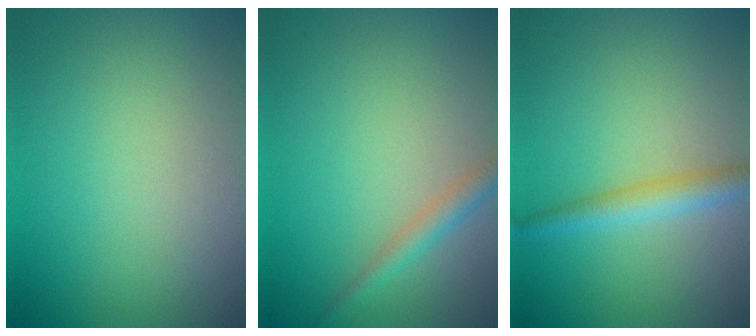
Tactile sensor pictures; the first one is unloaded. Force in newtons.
{"total": 1.9, "press": 1.9, "slide": 0.0}
{"total": 2.7, "press": 2.7, "slide": 0.1}